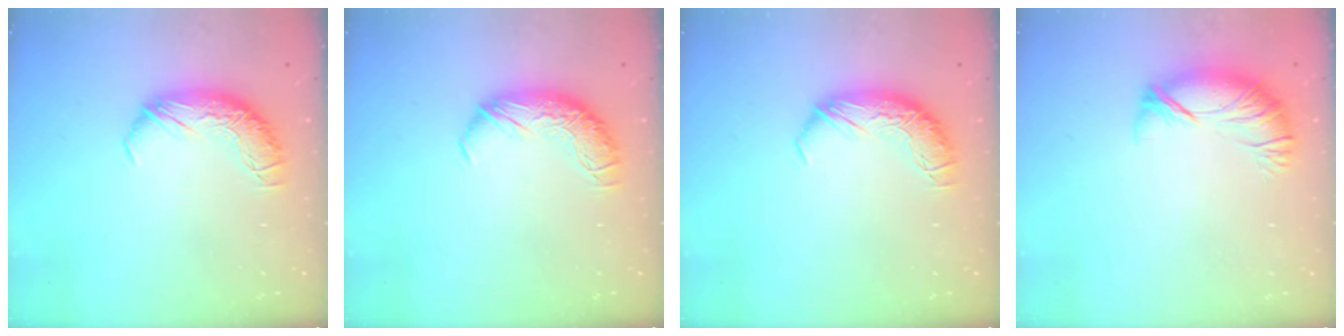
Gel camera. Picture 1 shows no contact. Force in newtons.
{"total": 0.0}
{"total": 0.0}
{"total": 3.9, "press": 3.3, "slide": 2.0}